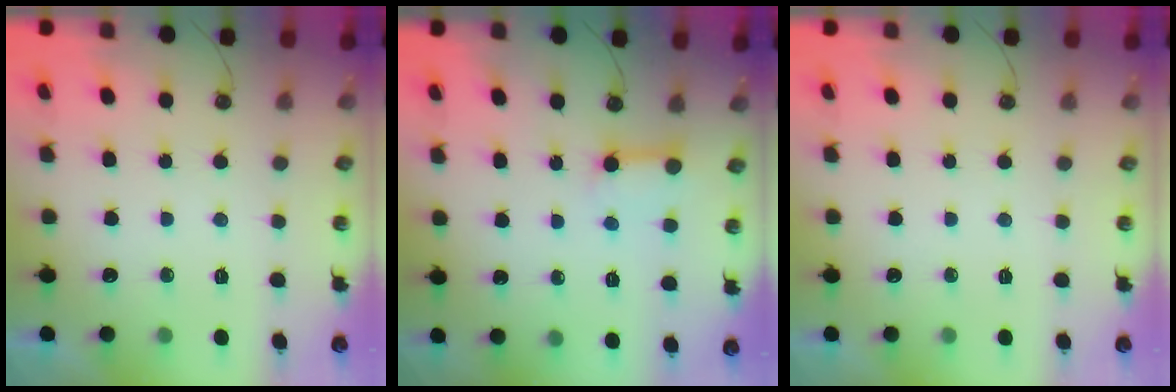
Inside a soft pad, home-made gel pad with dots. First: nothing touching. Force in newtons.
{"total": 6.1, "press": 6.0, "slide": 0.6}
{"total": 0.0}